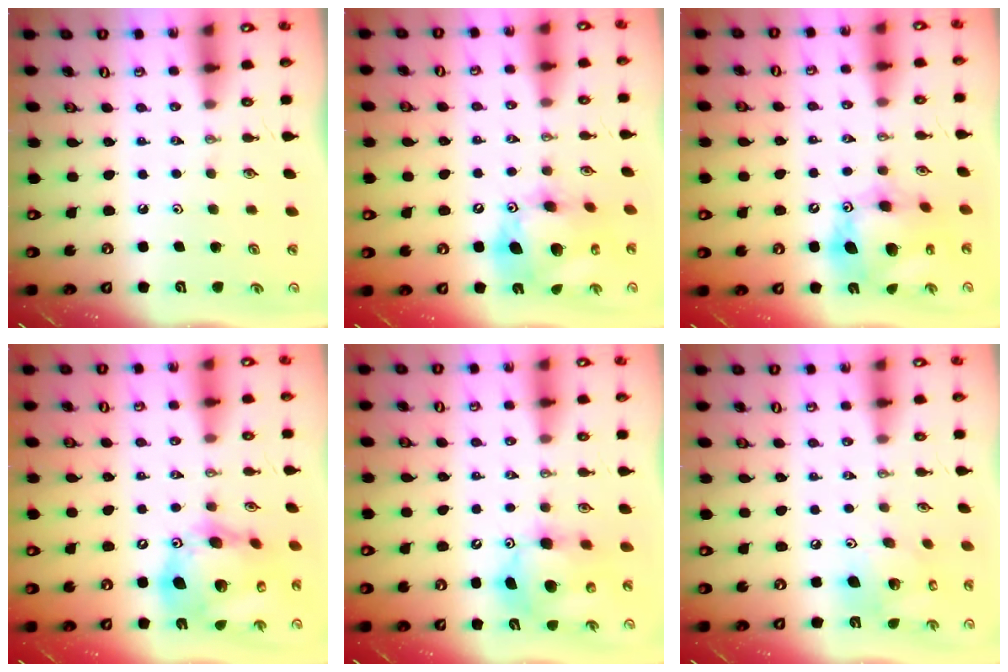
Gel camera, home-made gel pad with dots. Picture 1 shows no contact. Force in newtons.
{"total": 15.7, "press": 15.7, "slide": 1.4}
{"total": 15.6, "press": 15.5, "slide": 1.4}
{"total": 21.2, "press": 20.9, "slide": 3.4}
{"total": 12.1, "press": 11.9, "slide": 2.2}
{"total": 14.3, "press": 14.1, "slide": 2.5}